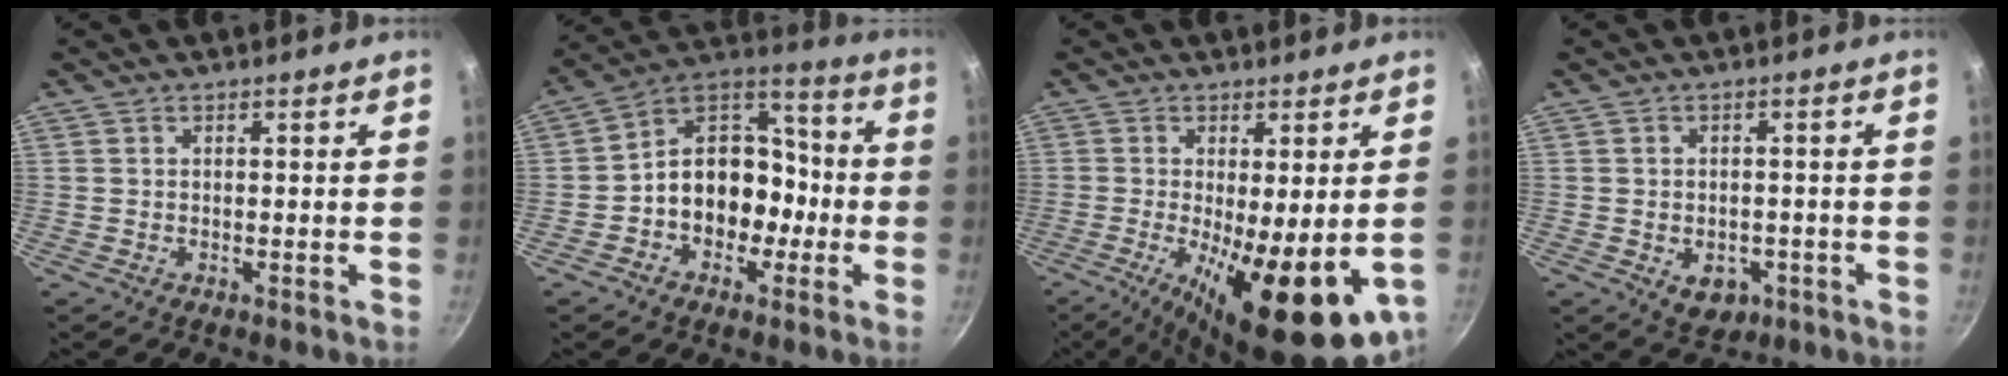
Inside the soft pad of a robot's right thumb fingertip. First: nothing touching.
{"total": 14.8, "force": [-3.4, 11.6, 8.4], "torque": [-0.070, 0.065, -0.068]}
{"total": 17.8, "force": [-4.1, 5.6, 16.4], "torque": [-0.247, -0.019, -0.047]}
{"total": 5.7, "force": [-2.0, 4.2, 3.4], "torque": [-0.028, 0.009, -0.015]}